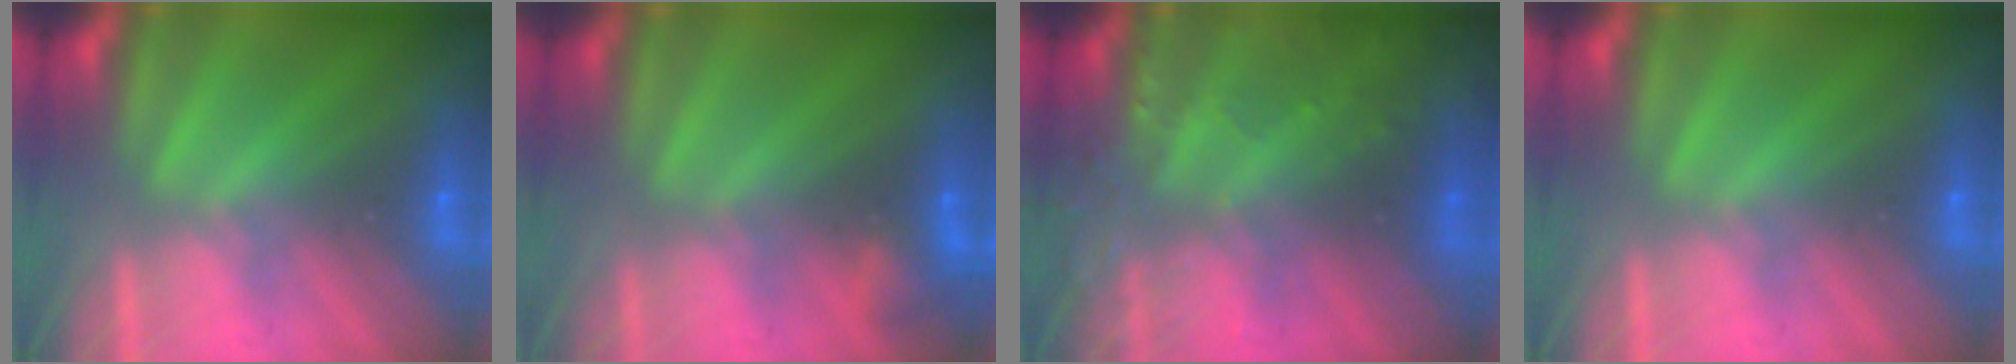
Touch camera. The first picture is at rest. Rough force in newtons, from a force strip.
{"total": 2.2}
{"total": 7.7}
{"total": 0.0}